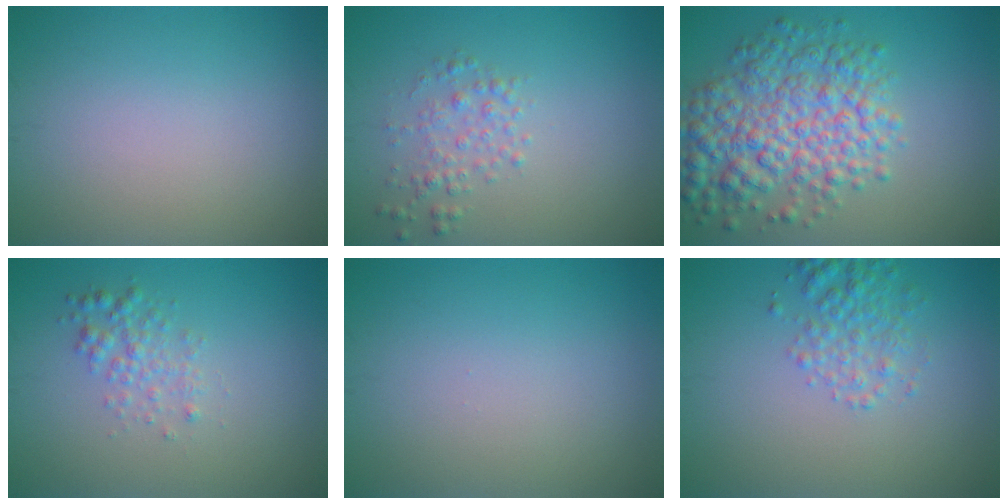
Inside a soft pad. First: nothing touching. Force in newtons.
{"total": 1.9, "press": 1.9, "slide": 0.0}
{"total": 7.5, "press": 7.5, "slide": 0.1}
{"total": 2.0, "press": 2.0, "slide": 0.0}
{"total": 0.0}
{"total": 2.7, "press": 2.7, "slide": 0.1}